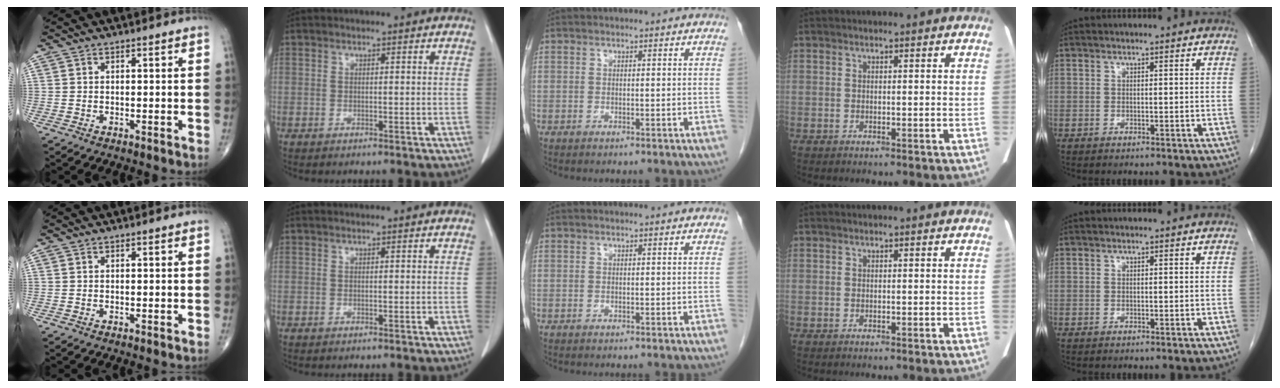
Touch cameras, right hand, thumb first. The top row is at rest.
{}